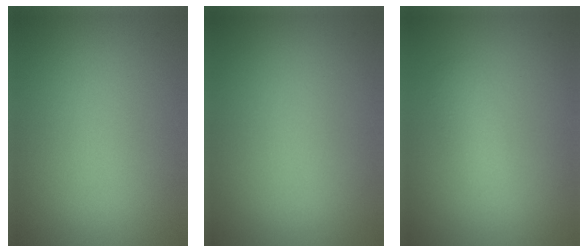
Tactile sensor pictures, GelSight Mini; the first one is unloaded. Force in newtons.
{"total": 0.0}
{"total": 1.8, "press": 1.8, "slide": 0.0}